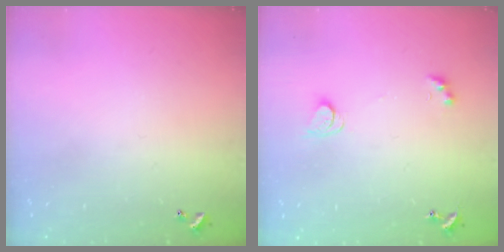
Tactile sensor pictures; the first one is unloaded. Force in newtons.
{"total": 3.1, "press": 2.9, "slide": 1.1}